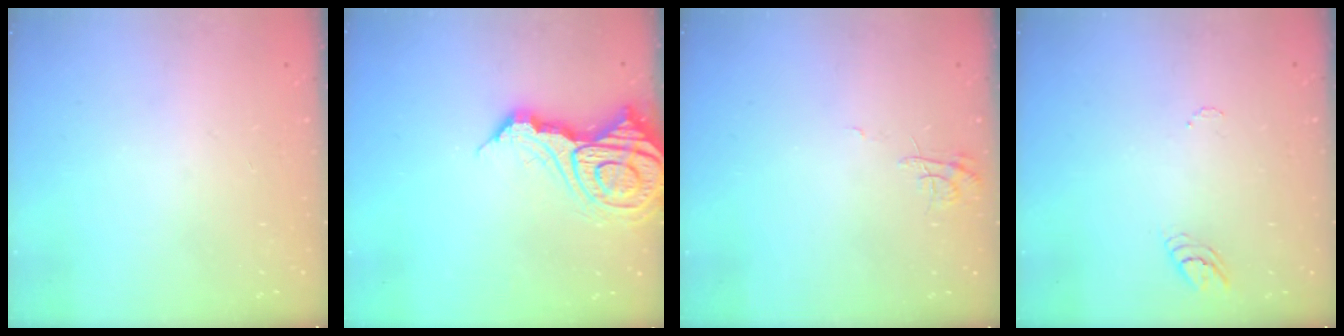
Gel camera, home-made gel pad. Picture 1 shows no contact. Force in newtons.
{"total": 17.8, "press": 17.7, "slide": 2.2}
{"total": 4.6, "press": 4.6, "slide": 0.6}
{"total": 3.7, "press": 3.6, "slide": 0.3}